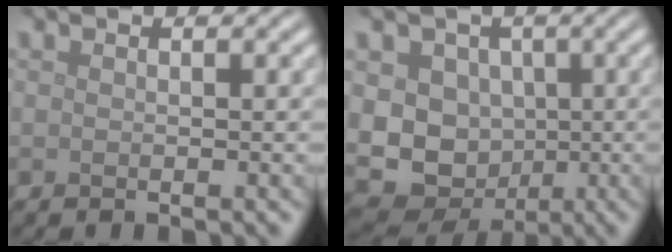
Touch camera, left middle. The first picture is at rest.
{"total": 10.2, "force": [-0.3, 9.0, 4.7], "torque": [-0.070, 0.011, -0.036]}